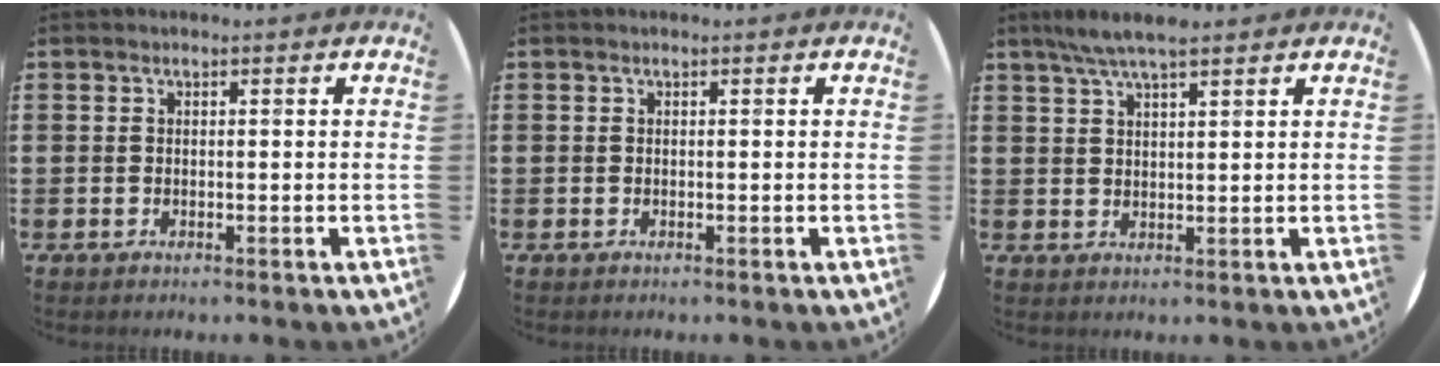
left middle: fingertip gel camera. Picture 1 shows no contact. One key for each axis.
{"total": 0.0}
{"total": 4.8, "fx": 3.8, "fy": 0.8, "fz": 2.8, "tx": -0.061, "ty": 0.001, "tz": 0.068}